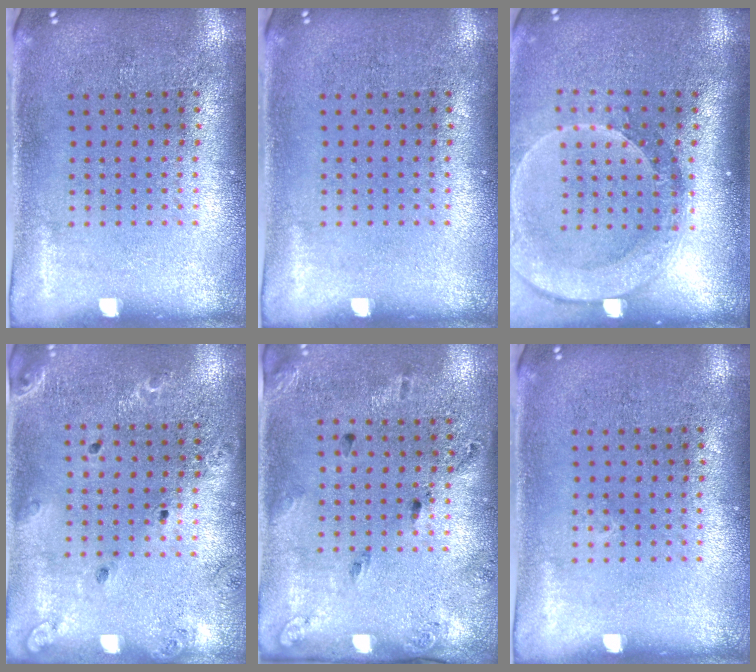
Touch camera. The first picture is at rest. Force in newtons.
{"total": 0.0}
{"total": 2.5, "press": 1.9, "slide": 1.6}
{"total": 1.4, "press": 1.4, "slide": 0.1}
{"total": 1.8, "press": 1.1, "slide": 1.5}
{"total": 0.0}